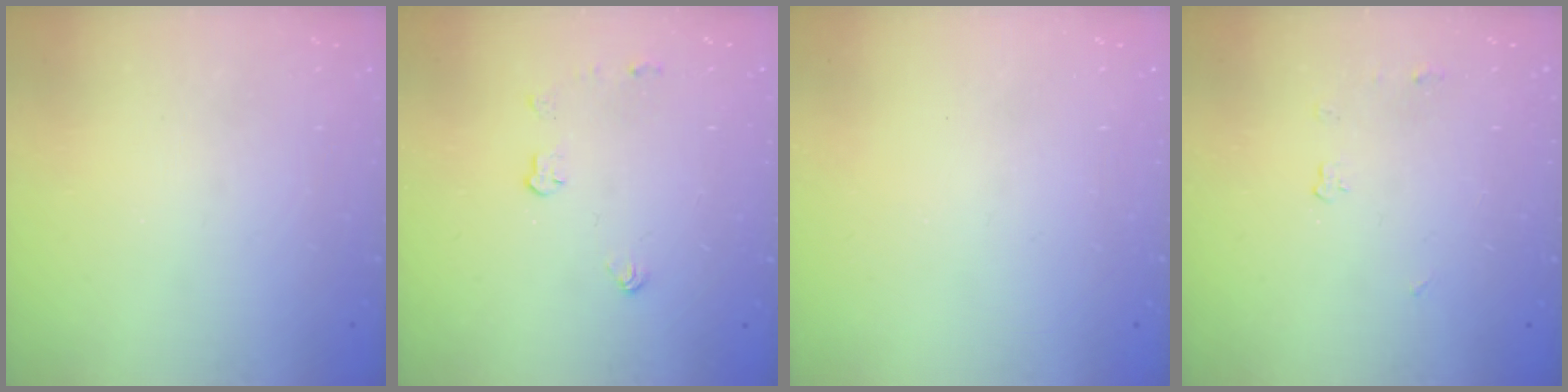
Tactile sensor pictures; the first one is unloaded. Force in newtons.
{"total": 4.3, "press": 4.2, "slide": 0.7}
{"total": 0.0}
{"total": 4.0, "press": 4.0, "slide": 0.6}